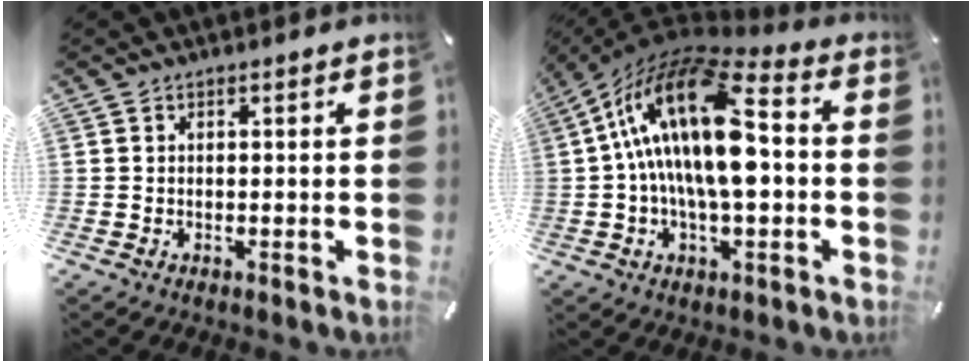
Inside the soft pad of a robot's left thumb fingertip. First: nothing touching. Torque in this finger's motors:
{"motor_torque": [0.77, 2.05, 2.77, 0.00, 1.05]}